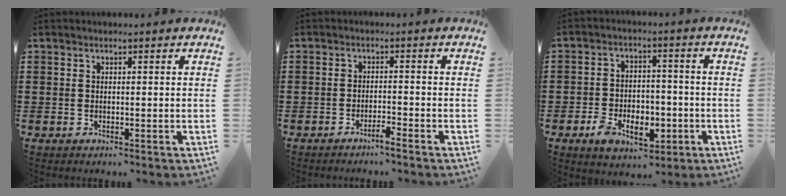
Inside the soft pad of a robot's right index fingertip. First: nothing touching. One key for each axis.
{"total": 1.9, "fx": -1.7, "fy": -0.2, "fz": 0.9, "tx": -0.017, "ty": -0.001, "tz": -0.032}
{"total": 6.2, "fx": -2.7, "fy": 4.2, "fz": 3.7, "tx": -0.062, "ty": 0.011, "tz": -0.049}